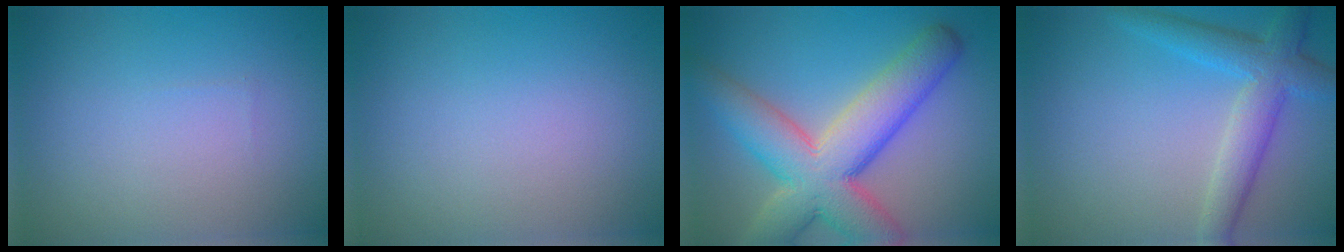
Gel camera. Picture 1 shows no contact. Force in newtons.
{"total": 0.0}
{"total": 10.1, "press": 10.1, "slide": 0.3}
{"total": 4.4, "press": 4.4, "slide": 0.2}